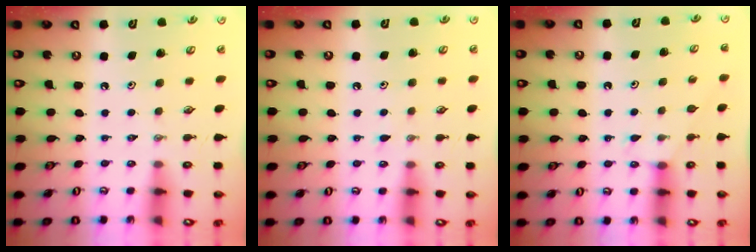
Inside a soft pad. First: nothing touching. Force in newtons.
{"total": 4.5, "press": 4.5, "slide": 0.4}
{"total": 5.1, "press": 5.1, "slide": 0.5}